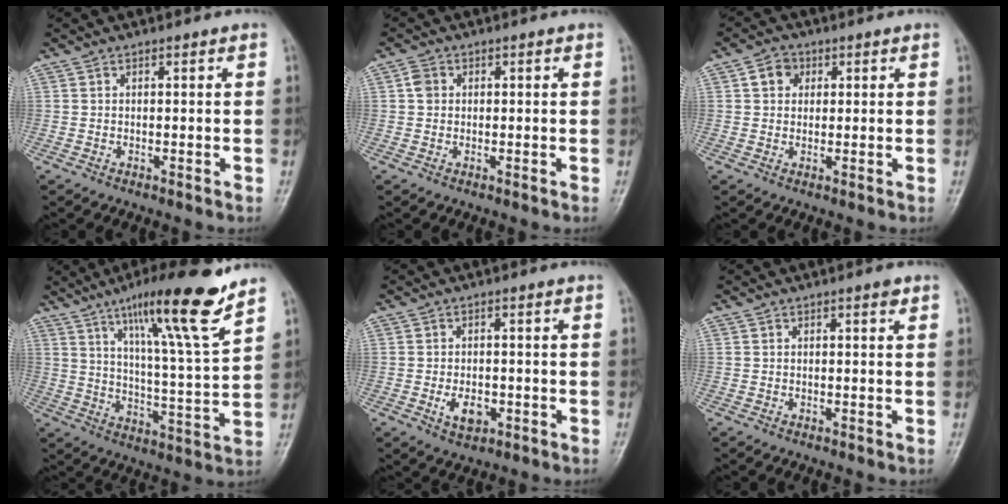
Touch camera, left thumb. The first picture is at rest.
{"total": 2.1, "force": [0.3, 1.8, 1.0], "torque": [-0.011, 0.004, 0.001]}
{"total": 3.8, "force": [1.2, 3.2, 1.7], "torque": [-0.008, 0.002, 0.015]}
{"total": 17.5, "force": [11.5, 1.1, 13.1], "torque": [-0.197, -0.061, 0.183]}
{"total": 4.3, "force": [-1.2, 2.7, 3.1], "torque": [-0.046, -0.002, -0.014]}
{"total": 0.9, "force": [0.5, 0.3, 0.6], "torque": [-0.009, -0.002, 0.006]}